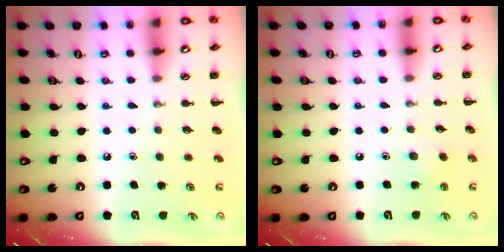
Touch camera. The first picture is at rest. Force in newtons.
{"total": 4.3, "press": 4.1, "slide": 1.1}